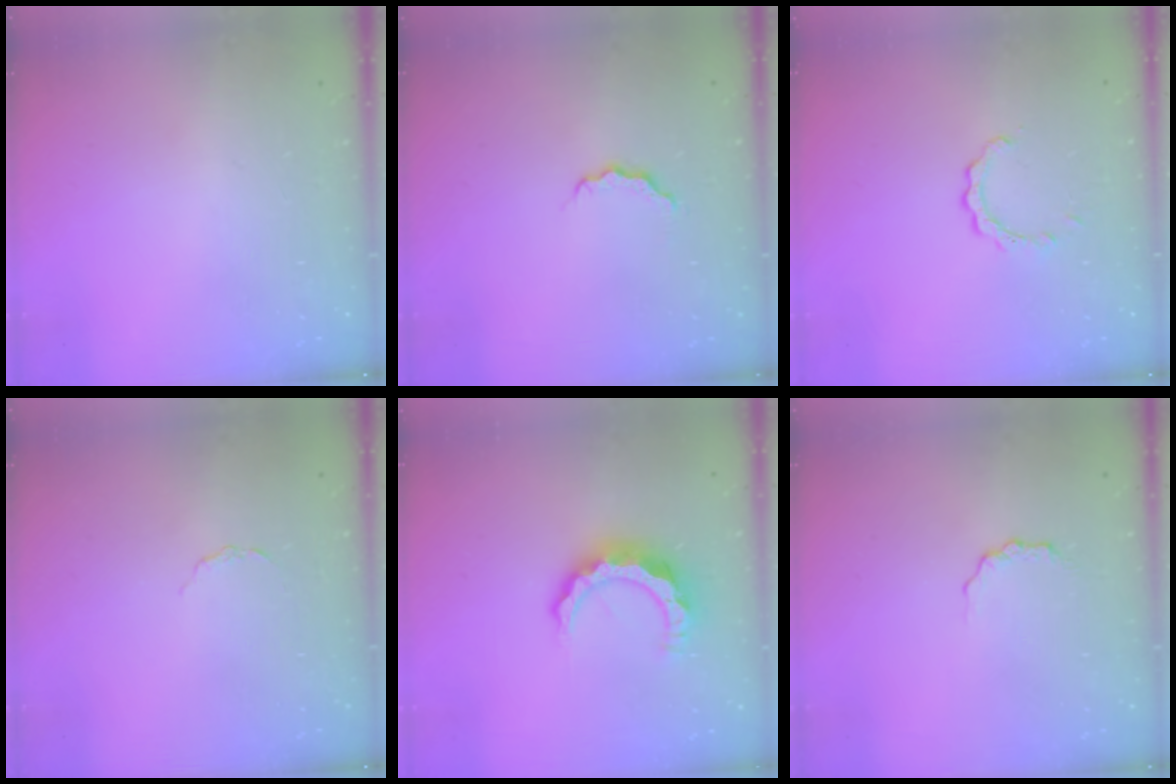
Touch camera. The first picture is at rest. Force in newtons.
{"total": 4.3, "press": 4.3, "slide": 0.4}
{"total": 2.3, "press": 2.3, "slide": 0.3}
{"total": 2.0, "press": 2.0, "slide": 0.3}
{"total": 10.3, "press": 10.2, "slide": 1.1}
{"total": 2.6, "press": 2.6, "slide": 0.4}